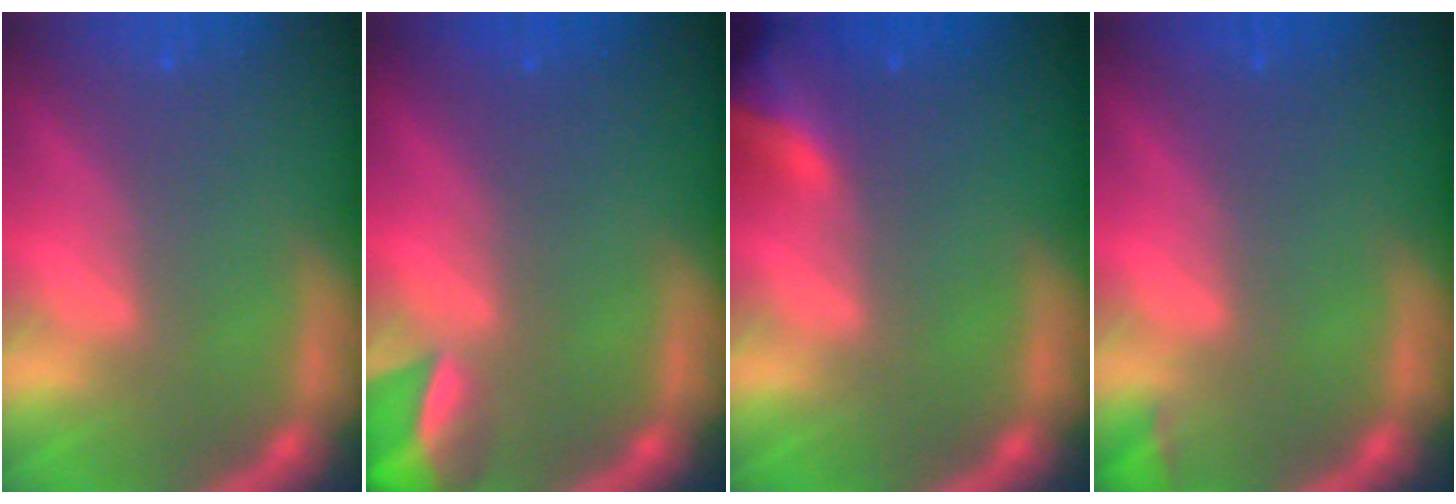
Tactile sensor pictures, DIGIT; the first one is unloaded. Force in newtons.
{"total": 4.4}
{"total": 5.4}
{"total": 0.9}